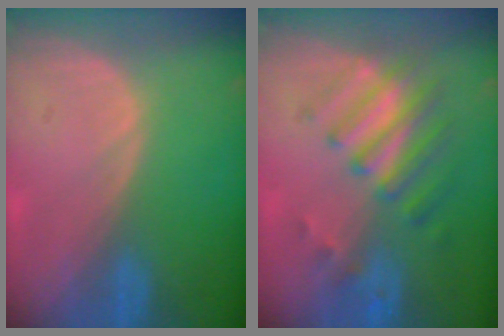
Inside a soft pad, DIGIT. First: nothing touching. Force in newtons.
{"total": 7.8, "press": 6.9, "slide": 3.6}